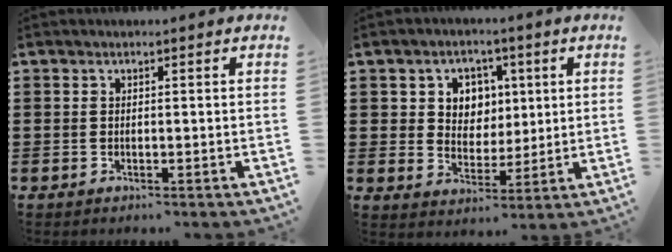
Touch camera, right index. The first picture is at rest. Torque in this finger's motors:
{"motor_torque": [1.33, 0.09, 0.25, 0.07]}